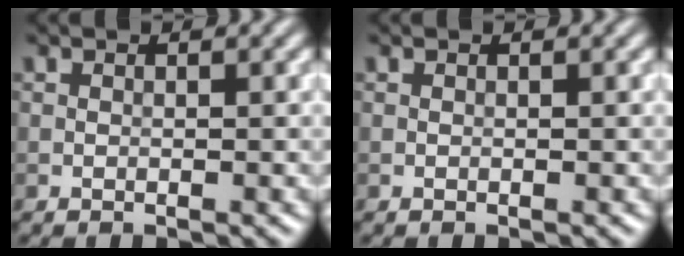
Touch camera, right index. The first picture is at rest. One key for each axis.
{"total": 0.0}